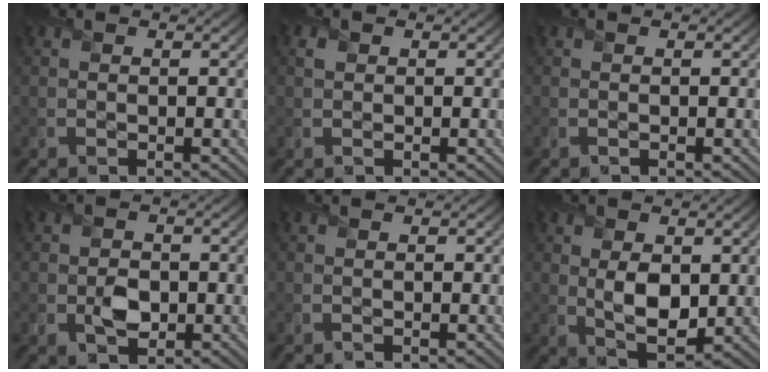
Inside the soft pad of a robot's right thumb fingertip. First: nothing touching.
{"total": 1.1, "force": [0.3, 1.0, 0.5], "torque": [-0.010, 0.000, 0.003]}
{"total": 0.0}
{"total": 3.4, "force": [-0.7, 2.7, 1.9], "torque": [-0.036, -0.008, -0.016]}
{"total": 0.0}
{"total": 5.9, "force": [0.5, 3.7, 4.6], "torque": [-0.099, -0.011, 0.015]}